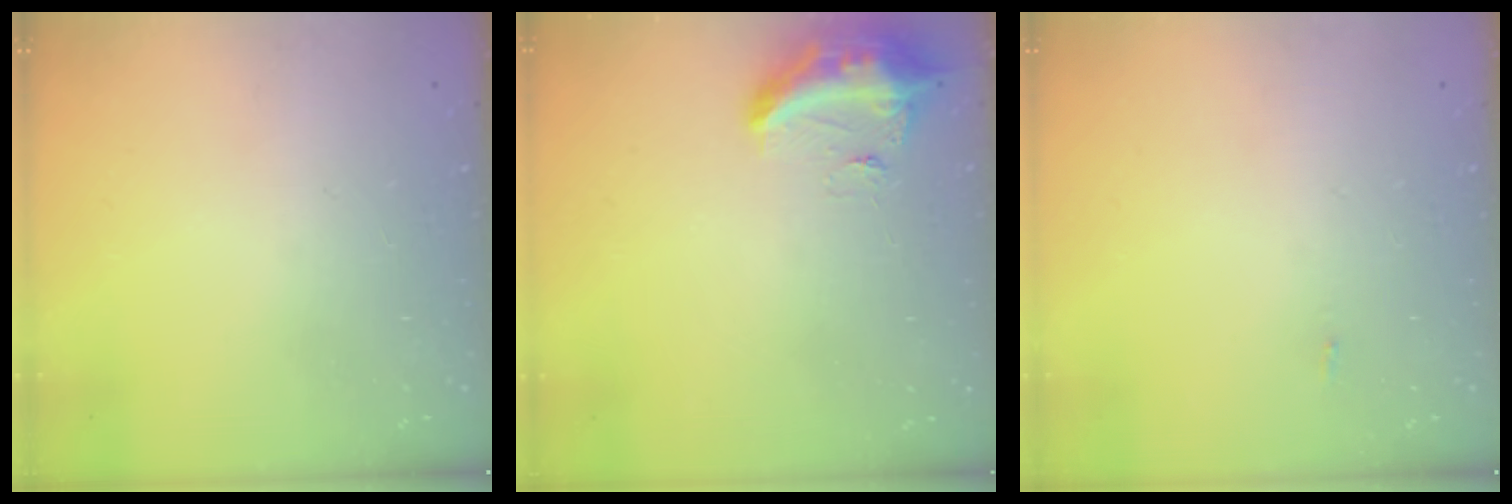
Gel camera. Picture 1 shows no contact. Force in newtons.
{"total": 9.6, "press": 9.6, "slide": 0.6}
{"total": 12.5, "press": 4.6, "slide": 11.7}